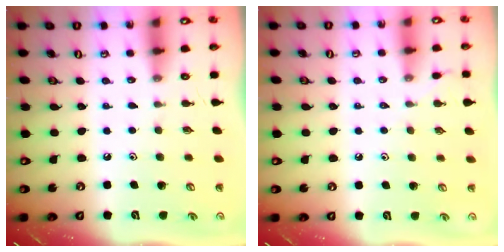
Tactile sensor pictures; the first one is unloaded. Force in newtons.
{"total": 2.5, "press": 2.4, "slide": 0.6}